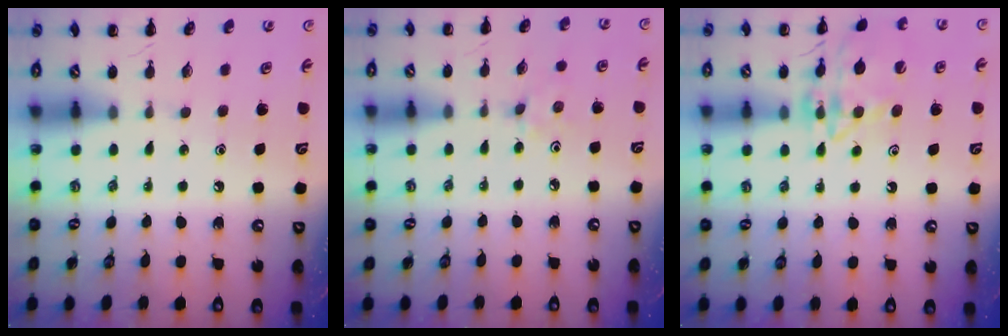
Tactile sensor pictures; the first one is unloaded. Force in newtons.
{"total": 2.4, "press": 2.2, "slide": 0.8}
{"total": 14.7, "press": 14.6, "slide": 1.0}